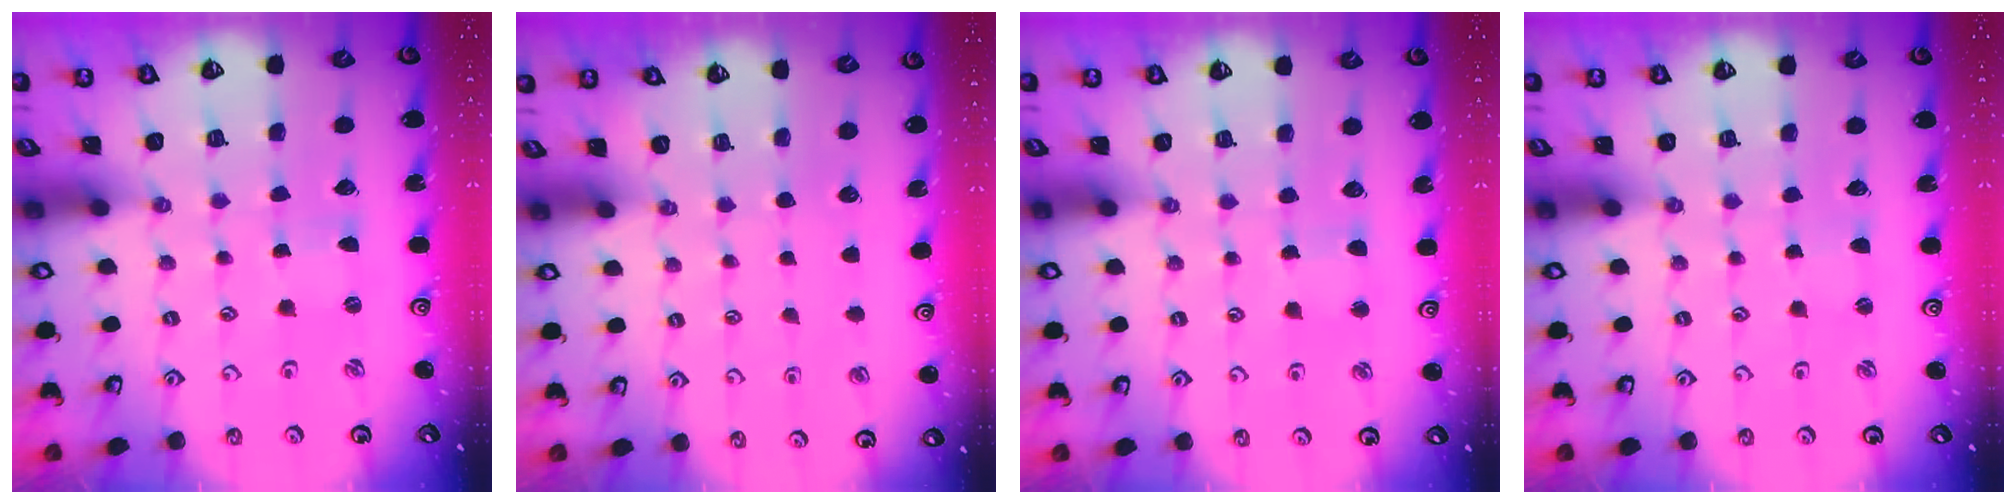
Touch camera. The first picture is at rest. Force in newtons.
{"total": 0.0}
{"total": 2.9, "press": 2.9, "slide": 0.3}
{"total": 1.0, "press": 1.0, "slide": 0.2}